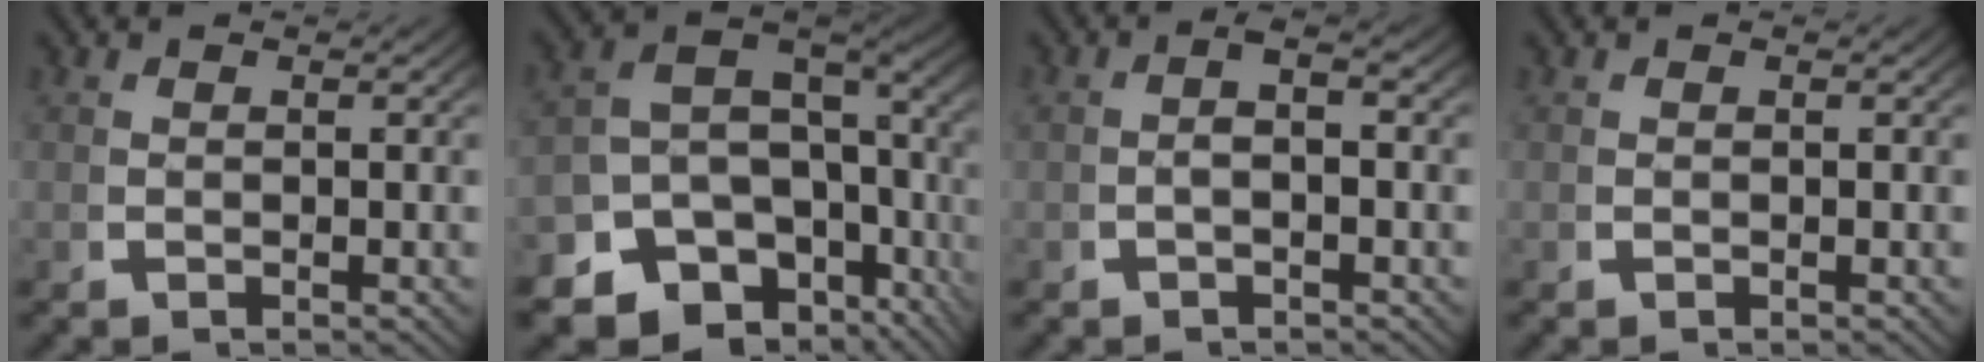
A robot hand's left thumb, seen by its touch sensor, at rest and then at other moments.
{"total": 15.0, "force": [-3.0, 11.1, 9.5], "torque": [-0.169, -0.037, -0.046]}
{"total": 2.4, "force": [-0.5, 1.0, 2.1], "torque": [-0.039, 0.003, -0.010]}
{"total": 0.0}